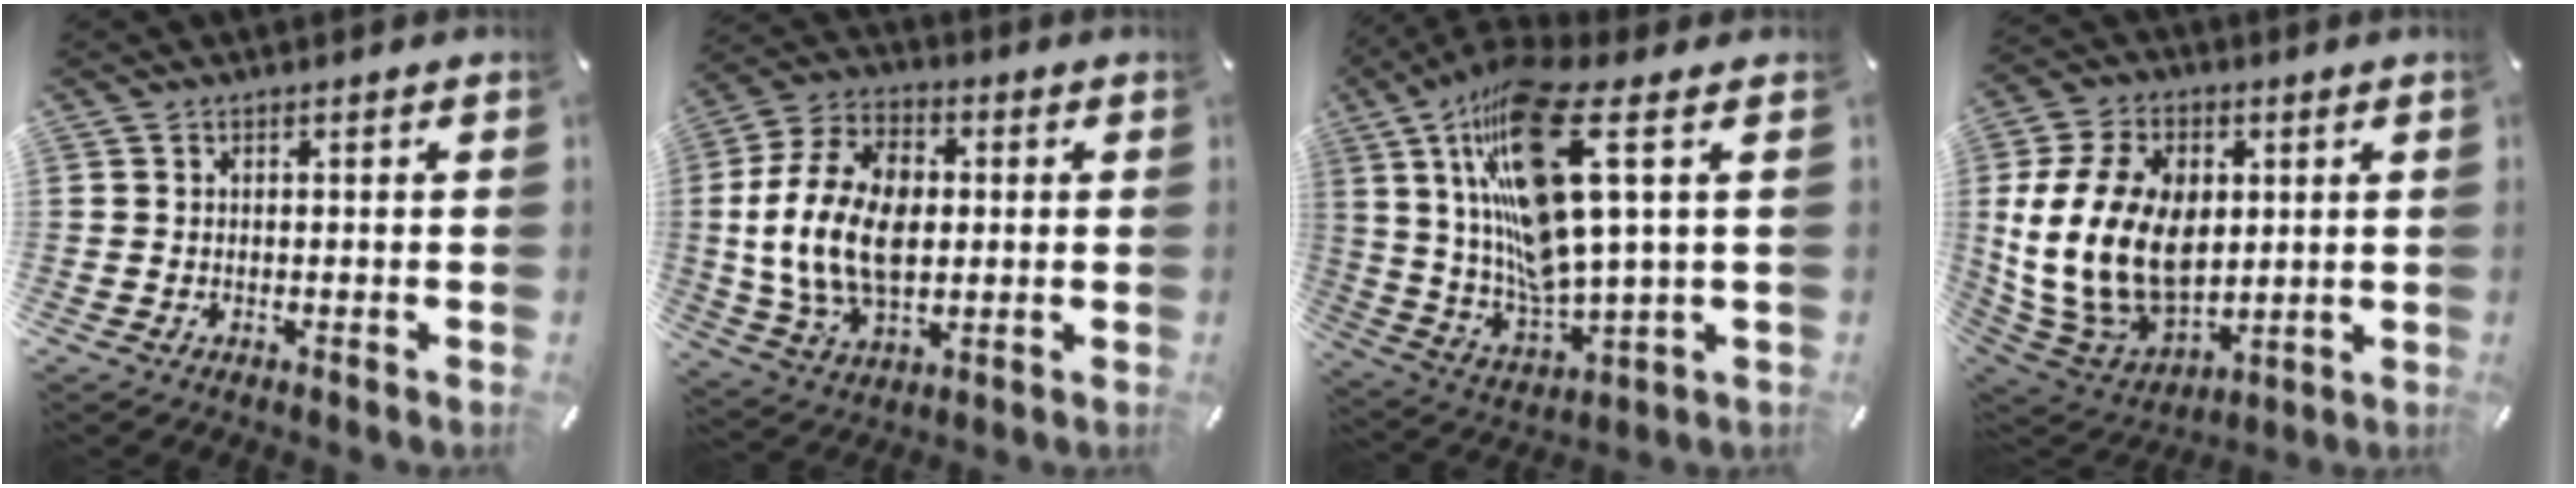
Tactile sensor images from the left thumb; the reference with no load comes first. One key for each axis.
{"total": 17.5, "fx": 0.0, "fy": 12.2, "fz": 12.5, "tx": -0.274, "ty": 0.010, "tz": 0.000}
{"total": 21.3, "fx": 8.3, "fy": 5.4, "fz": 18.8, "tx": -0.396, "ty": -0.050, "tz": 0.126}
{"total": 21.1, "fx": 1.6, "fy": 15.2, "fz": 14.5, "tx": -0.305, "ty": -0.003, "tz": 0.033}